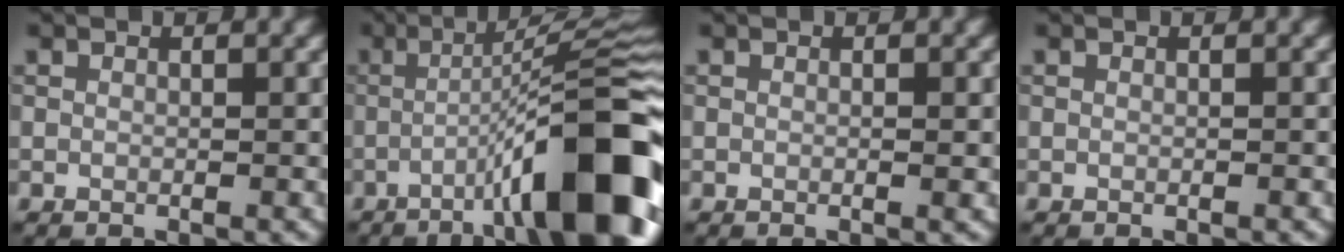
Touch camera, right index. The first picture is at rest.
{"total": 13.5, "force": [-5.2, 2.4, 12.2], "torque": [-0.162, 0.016, -0.077]}
{"total": 0.6, "force": [0.0, 0.1, 0.6], "torque": [-0.011, -0.002, 0.000]}
{"total": 0.0}